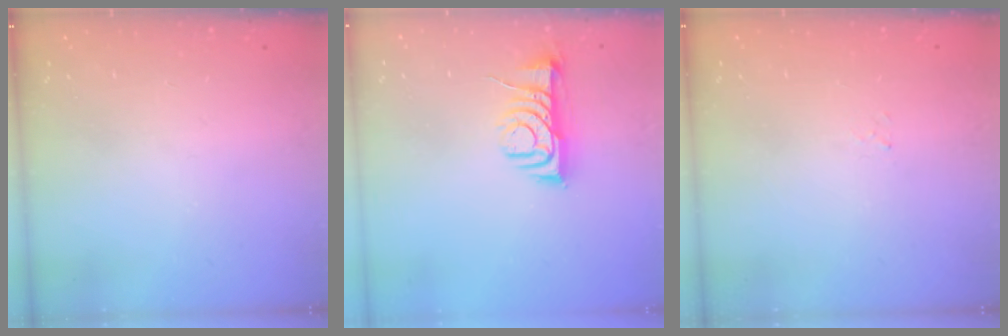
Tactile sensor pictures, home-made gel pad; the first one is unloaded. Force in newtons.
{"total": 8.3, "press": 8.2, "slide": 0.9}
{"total": 1.5, "press": 1.5, "slide": 0.2}